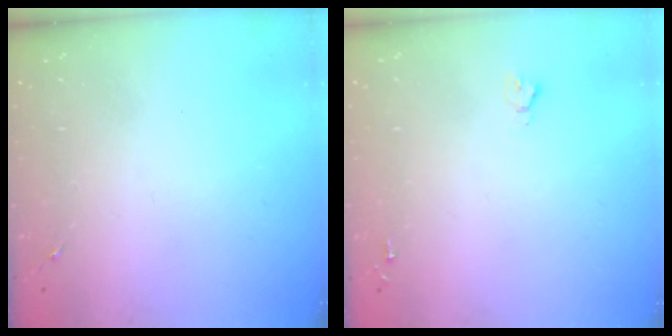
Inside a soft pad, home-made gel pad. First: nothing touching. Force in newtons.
{"total": 1.9, "press": 1.9, "slide": 0.2}